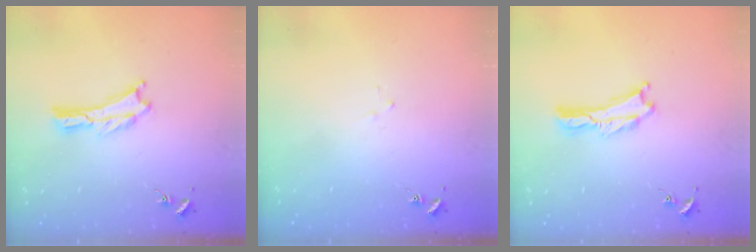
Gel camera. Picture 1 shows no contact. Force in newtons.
{"total": 1.8, "press": 1.8, "slide": 0.1}
{"total": 0.0}